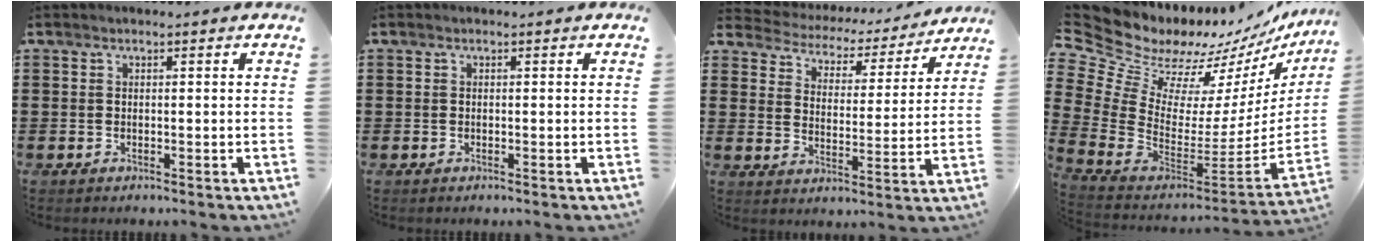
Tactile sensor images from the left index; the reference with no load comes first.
{"total": 0.0}
{"total": 3.4, "force": [3.3, 0.8, -0.2], "torque": [-0.023, -0.031, 0.047]}
{"total": 8.4, "force": [7.3, 3.9, 1.3], "torque": [-0.092, -0.087, 0.125]}